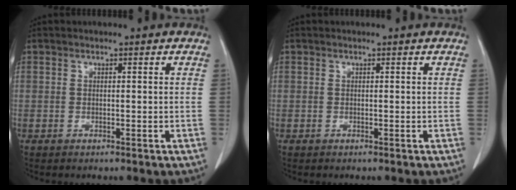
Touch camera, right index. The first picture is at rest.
{"total": 0.0}